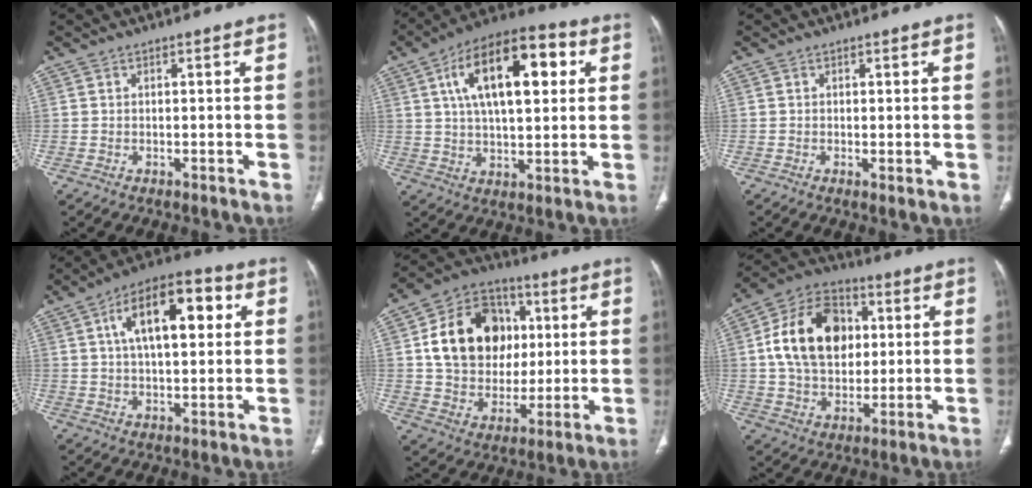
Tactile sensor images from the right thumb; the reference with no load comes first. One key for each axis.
{"total": 19.4, "fx": 5.7, "fy": 8.9, "fz": 16.3, "tx": -0.244, "ty": 0.011, "tz": 0.086}
{"total": 1.0, "fx": 0.0, "fy": 0.4, "fz": 0.9, "tx": -0.019, "ty": -0.006, "tz": -0.001}
{"total": 15.6, "fx": 4.4, "fy": 7.4, "fz": 13.1, "tx": -0.190, "ty": 0.018, "tz": 0.065}
{"total": 19.1, "fx": 3.7, "fy": 15.3, "fz": 10.9, "tx": -0.155, "ty": 0.010, "tz": 0.067}
{"total": 18.0, "fx": 3.0, "fy": 12.9, "fz": 12.3, "tx": -0.186, "ty": 0.013, "tz": 0.048}